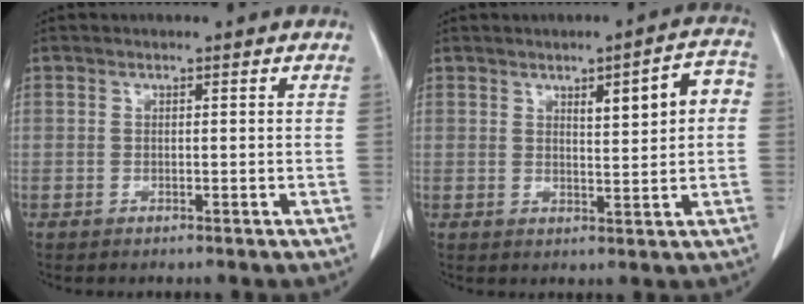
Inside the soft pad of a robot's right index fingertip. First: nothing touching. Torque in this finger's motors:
{"motor_torque": [0.23, 0.16, 0.14, 0.05]}